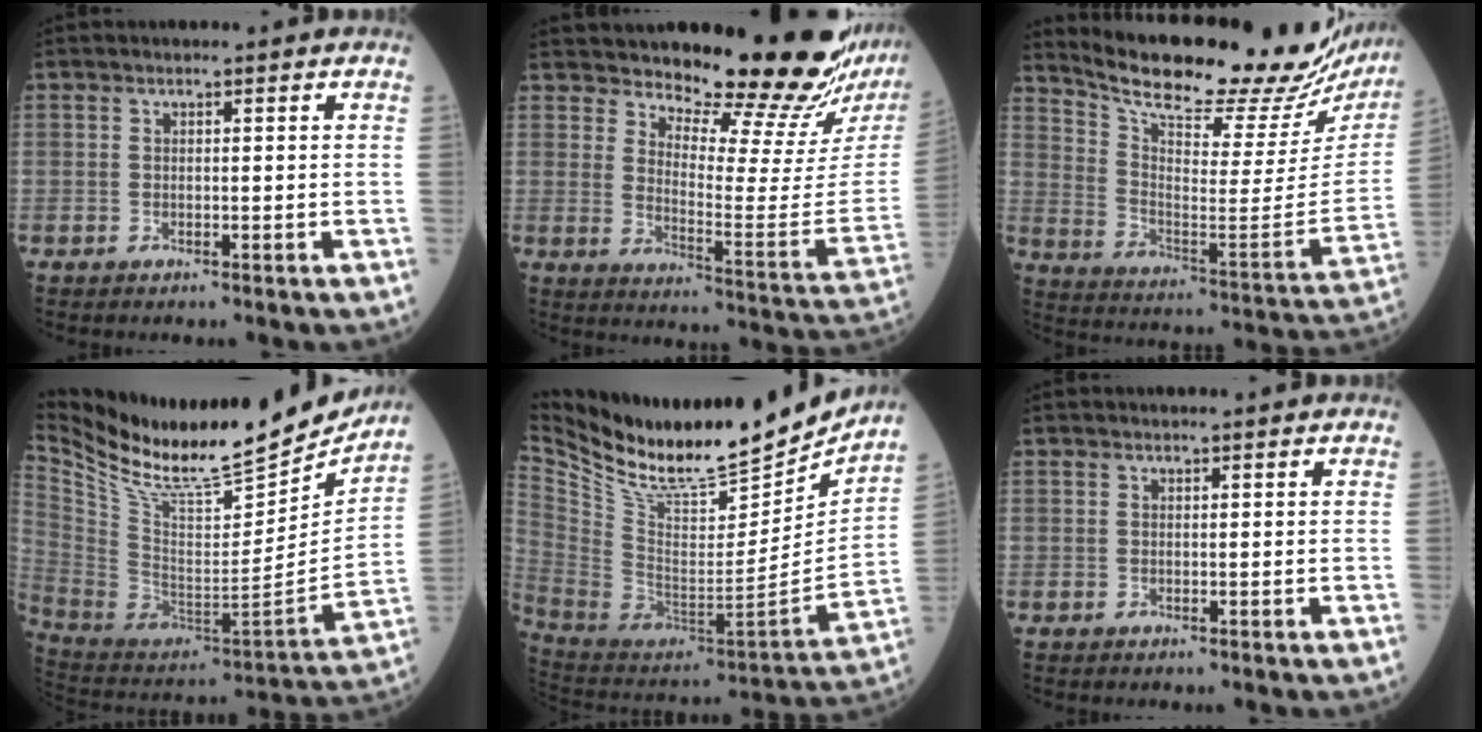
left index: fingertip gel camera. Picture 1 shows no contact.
{"total": 19.7, "force": [17.3, 0.7, 9.3], "torque": [-0.135, -0.107, 0.226]}
{"total": 28.6, "force": [25.5, 4.9, 12.0], "torque": [-0.199, -0.081, 0.341]}
{"total": 26.8, "force": [23.4, 4.7, 12.2], "torque": [-0.234, -0.053, 0.377]}
{"total": 23.6, "force": [20.7, 4.2, 10.4], "torque": [-0.198, -0.044, 0.345]}
{"total": 0.0}